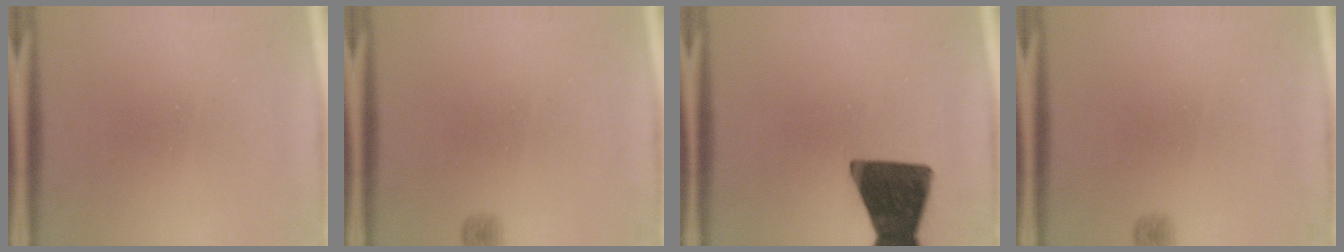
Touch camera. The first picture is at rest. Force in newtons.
{"total": 1.3}
{"total": 16.0}
{"total": 1.3}